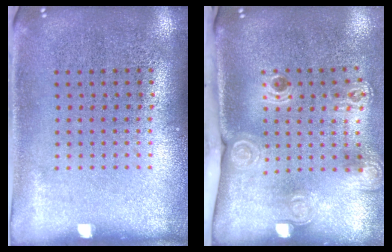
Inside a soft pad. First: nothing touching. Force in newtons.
{"total": 2.3, "press": 1.6, "slide": 1.6}